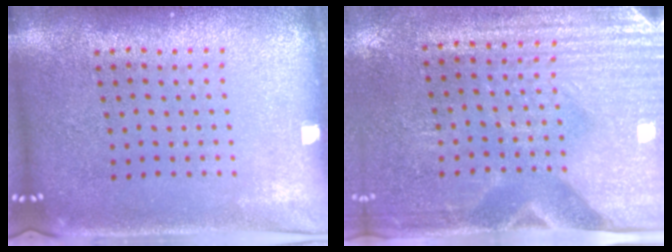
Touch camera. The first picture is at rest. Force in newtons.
{"total": 3.1, "press": 2.7, "slide": 1.5}